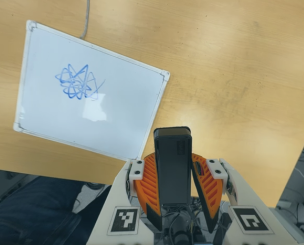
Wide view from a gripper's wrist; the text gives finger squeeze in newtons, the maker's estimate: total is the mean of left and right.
{"total": 5.8, "left": 5.7, "right": 6.0}